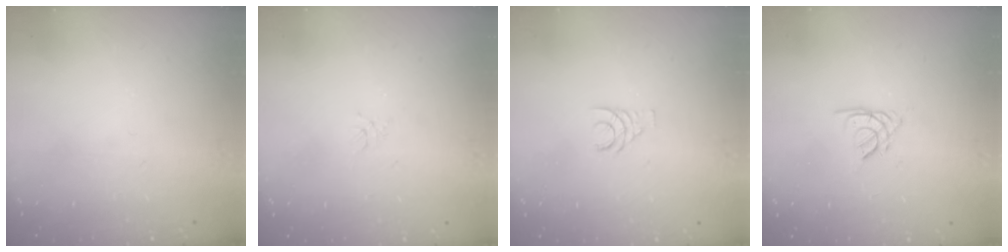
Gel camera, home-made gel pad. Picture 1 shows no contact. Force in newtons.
{"total": 0.0}
{"total": 3.6, "press": 3.6, "slide": 0.4}
{"total": 1.9, "press": 1.8, "slide": 0.5}